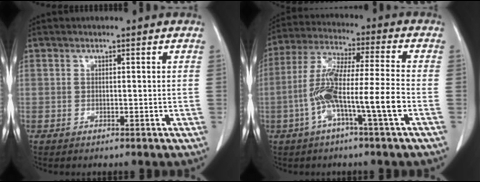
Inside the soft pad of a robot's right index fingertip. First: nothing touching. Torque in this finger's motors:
{"motor_torque": [1.70, -0.44, 0.72, 0.21]}